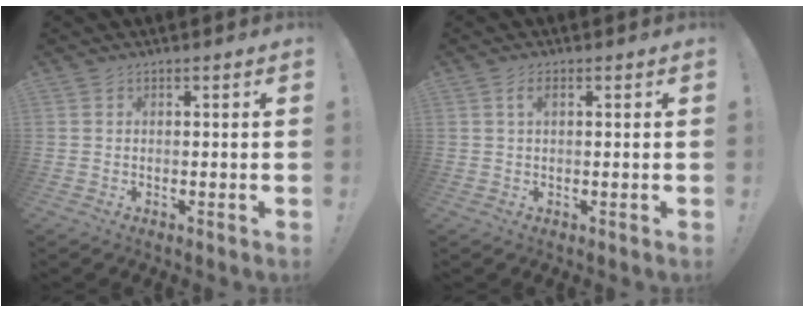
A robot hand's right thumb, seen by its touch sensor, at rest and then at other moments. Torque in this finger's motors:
{"motor_torque": [0.03, 0.44, -0.11, 0.07, 0.09]}